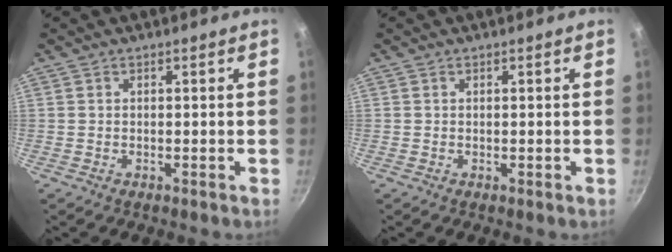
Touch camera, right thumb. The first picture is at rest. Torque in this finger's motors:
{"motor_torque": [0.10, -0.30, 0.19, -0.01, 0.06]}